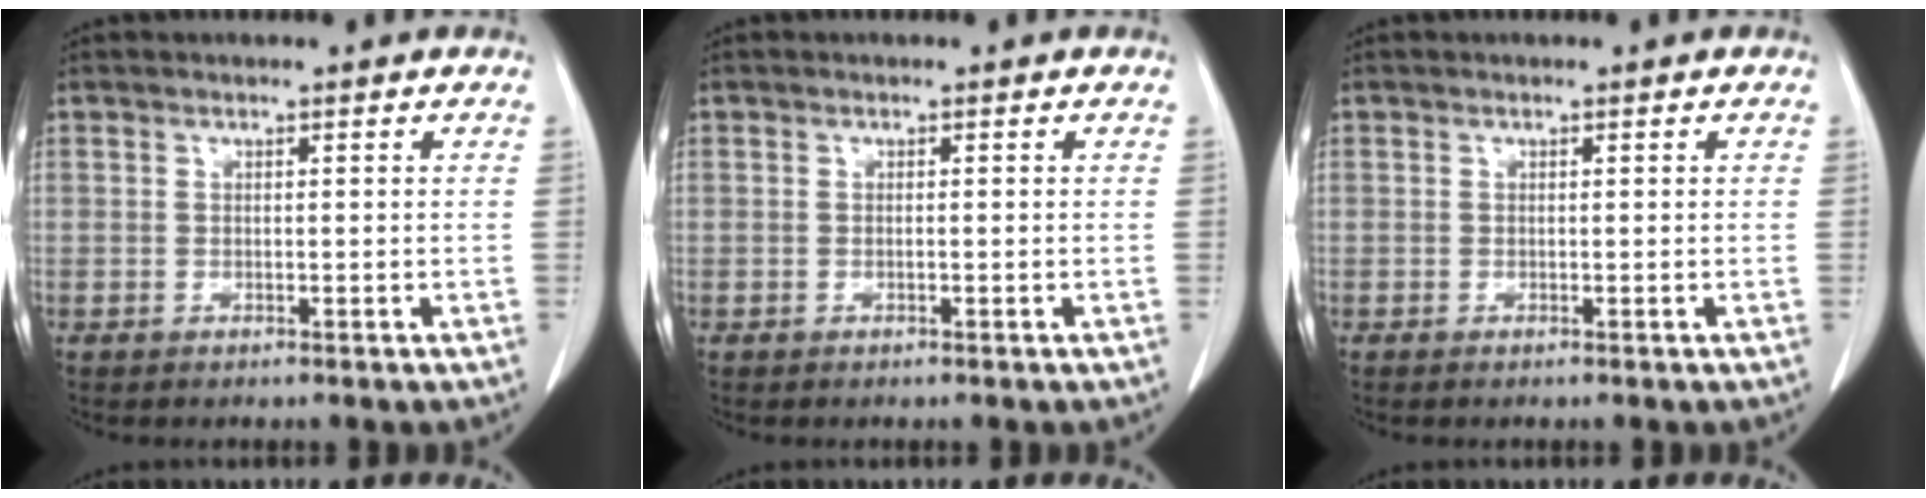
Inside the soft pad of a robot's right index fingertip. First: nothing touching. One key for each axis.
{"total": 0.0}
{"total": 0.0}